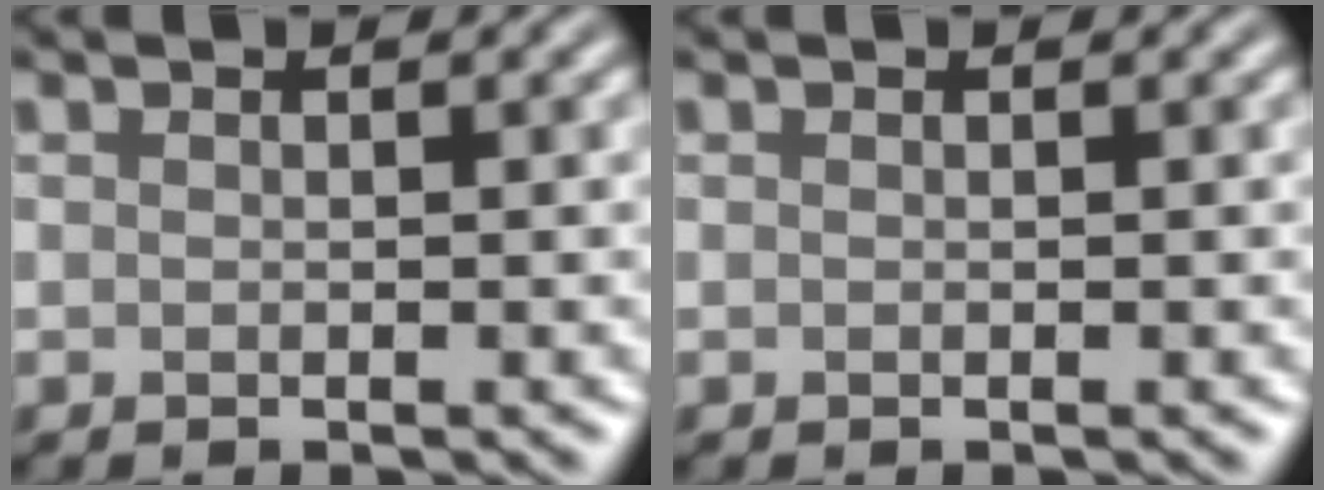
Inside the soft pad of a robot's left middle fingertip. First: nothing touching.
{"total": 0.0}